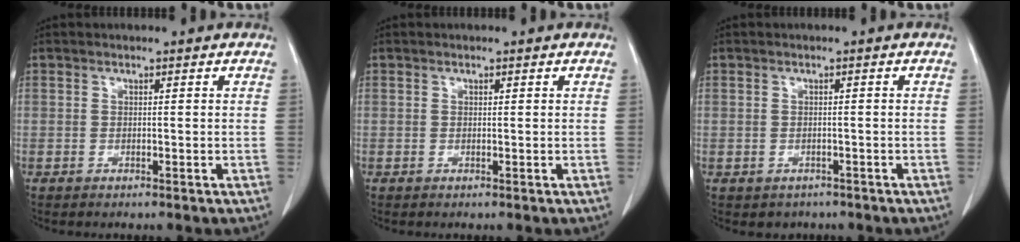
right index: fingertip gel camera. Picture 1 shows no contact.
{"total": 0.0}
{"total": 2.2, "force": [-1.3, 1.7, 0.1], "torque": [-0.005, 0.004, -0.015]}